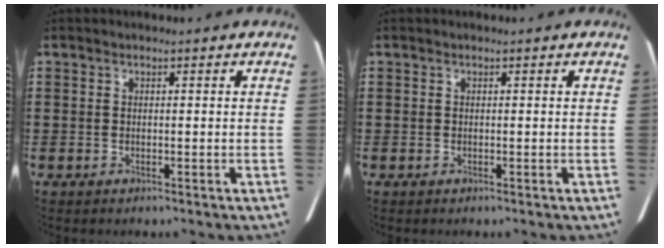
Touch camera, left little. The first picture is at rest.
{"total": 0.0}